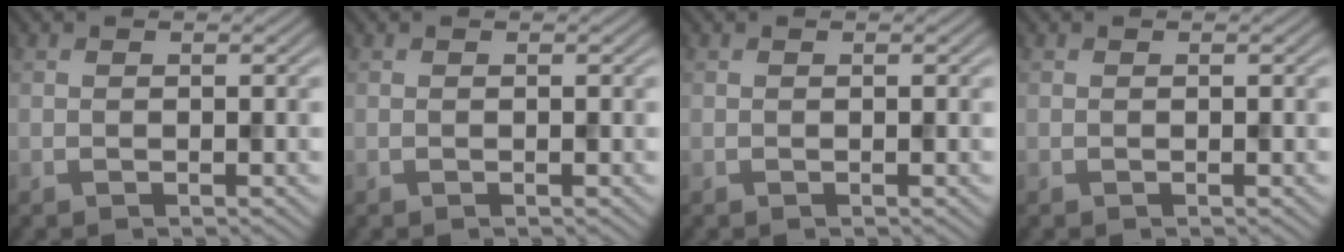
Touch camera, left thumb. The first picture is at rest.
{"total": 0.0}
{"total": 0.0}
{"total": 0.0}